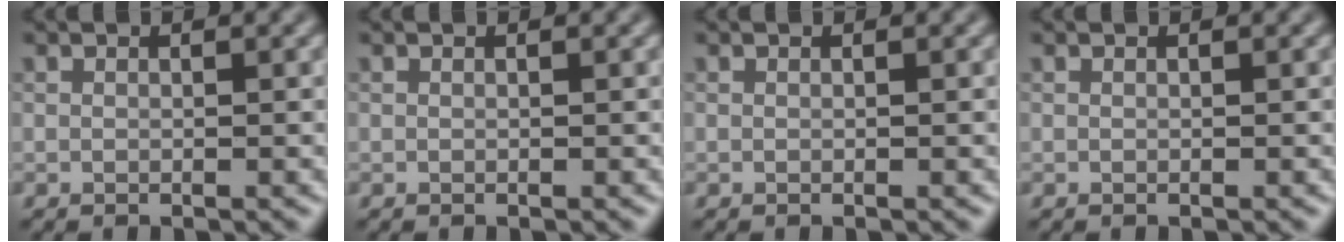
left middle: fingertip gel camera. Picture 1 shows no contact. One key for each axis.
{"total": 0.0}
{"total": 0.0}
{"total": 0.0}